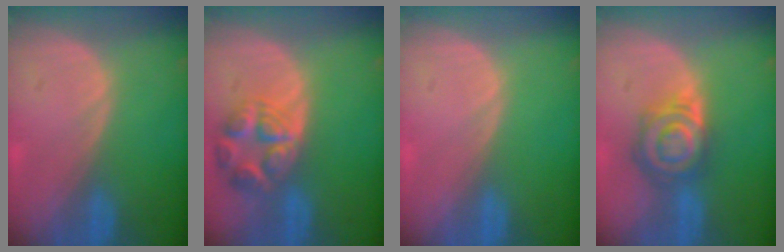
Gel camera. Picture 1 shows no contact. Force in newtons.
{"total": 7.8, "press": 7.0, "slide": 3.5}
{"total": 0.0}
{"total": 7.8, "press": 7.0, "slide": 3.4}